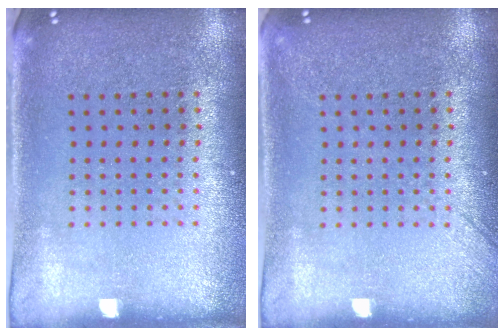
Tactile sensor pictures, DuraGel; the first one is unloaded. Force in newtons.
{"total": 1.2, "press": 1.2, "slide": 0.2}